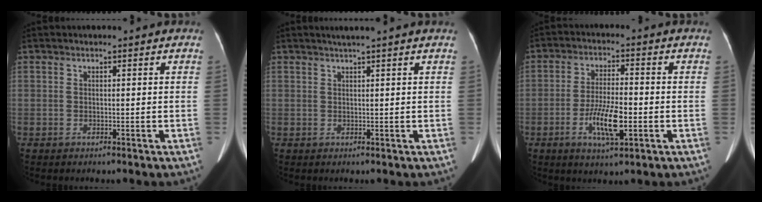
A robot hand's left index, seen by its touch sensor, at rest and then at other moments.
{"total": 2.0, "force": [1.6, -0.5, 1.1], "torque": [-0.016, 0.008, 0.031]}
{"total": 7.7, "force": [-2.7, 1.6, 7.0], "torque": [-0.137, -0.007, -0.043]}